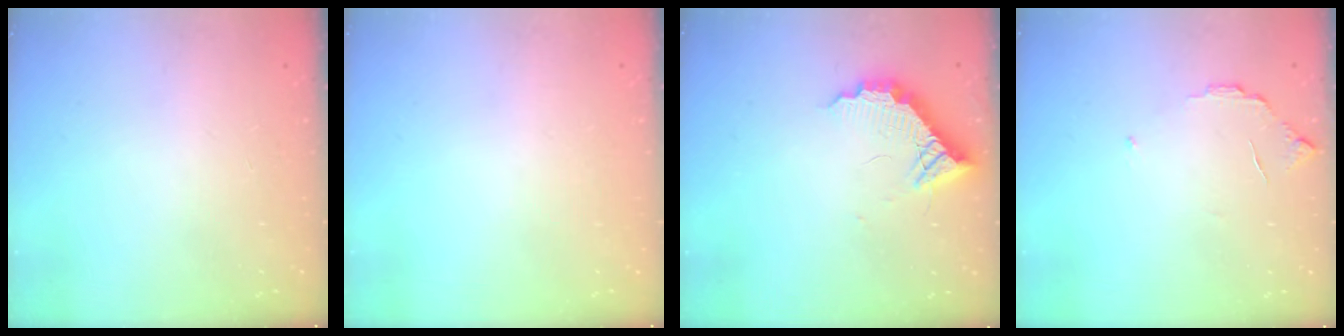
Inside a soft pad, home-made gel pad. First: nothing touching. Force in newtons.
{"total": 0.0}
{"total": 11.2, "press": 11.2, "slide": 0.6}
{"total": 4.9, "press": 4.9, "slide": 0.4}